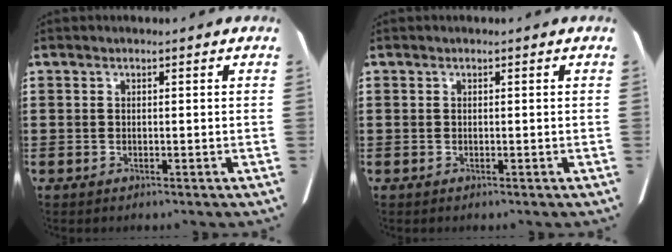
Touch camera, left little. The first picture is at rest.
{"total": 0.0}